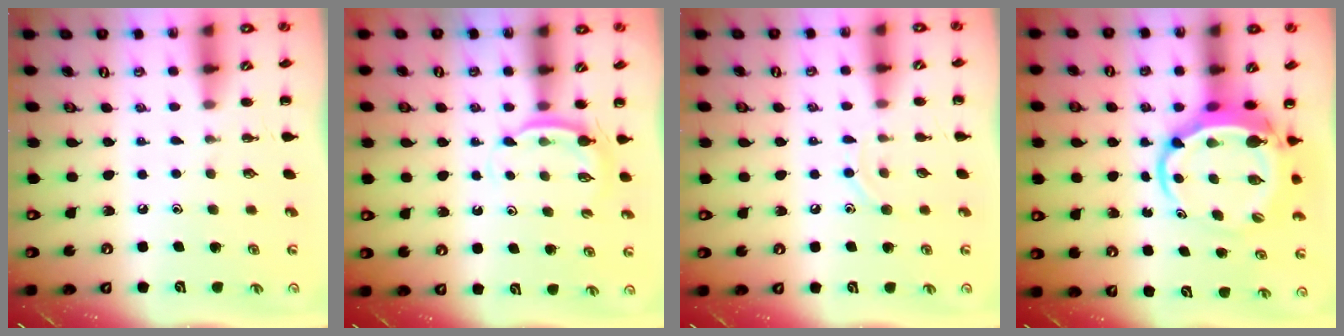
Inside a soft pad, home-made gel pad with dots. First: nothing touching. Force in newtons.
{"total": 4.6, "press": 4.6, "slide": 0.6}
{"total": 5.5, "press": 5.3, "slide": 1.3}
{"total": 7.5, "press": 7.4, "slide": 1.7}